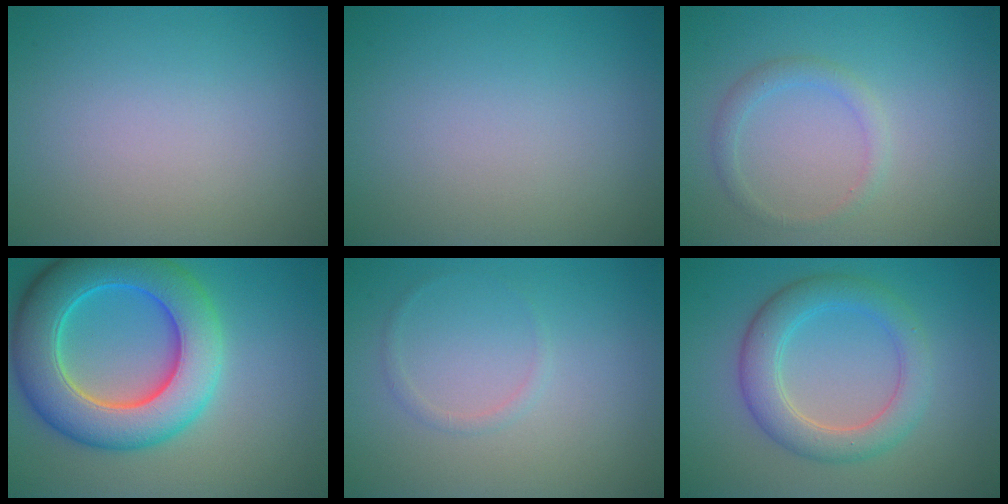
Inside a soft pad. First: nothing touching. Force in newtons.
{"total": 0.0}
{"total": 1.5, "press": 1.5, "slide": 0.1}
{"total": 10.1, "press": 10.1, "slide": 0.6}
{"total": 0.8, "press": 0.8, "slide": 0.0}
{"total": 4.6, "press": 4.6, "slide": 0.3}